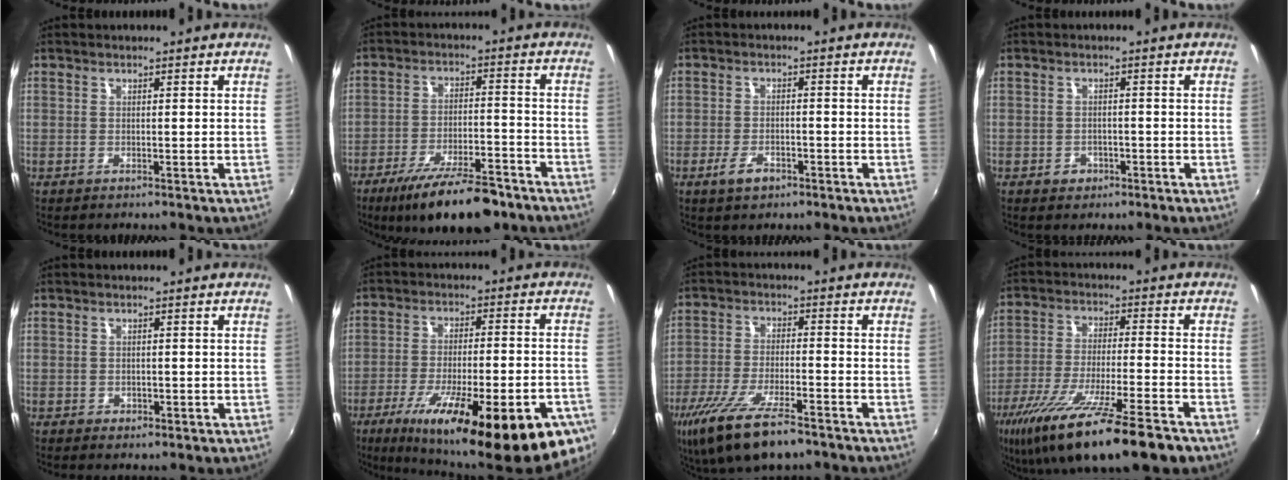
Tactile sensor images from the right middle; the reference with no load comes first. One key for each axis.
{"total": 15.4, "fx": -11.5, "fy": 4.5, "fz": 9.2, "tx": -0.175, "ty": -0.023, "tz": -0.176}
{"total": 4.1, "fx": -2.5, "fy": 2.0, "fz": 2.5, "tx": -0.059, "ty": -0.005, "tz": -0.045}
{"total": 2.6, "fx": -1.3, "fy": 2.1, "fz": 0.7, "tx": -0.015, "ty": 0.000, "tz": -0.019}
{"total": 1.7, "fx": -0.5, "fy": 1.3, "fz": 0.8, "tx": -0.012, "ty": -0.005, "tz": -0.008}
{"total": 28.3, "fx": -16.9, "fy": 6.4, "fz": 21.8, "tx": -0.339, "ty": -0.059, "tz": -0.243}
{"total": 14.3, "fx": -9.8, "fy": 4.0, "fz": 9.6, "tx": -0.207, "ty": -0.041, "tz": -0.176}
{"total": 20.6, "fx": -14.1, "fy": 2.9, "fz": 14.8, "tx": -0.273, "ty": -0.061, "tz": -0.236}